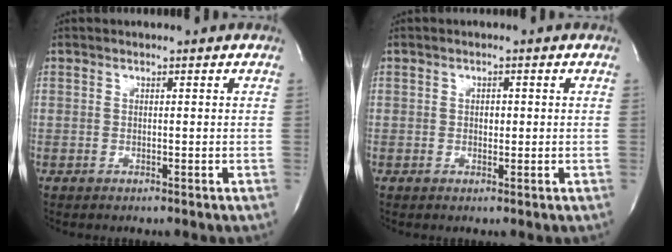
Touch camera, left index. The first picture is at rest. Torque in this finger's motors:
{"motor_torque": [0.07, -0.04, 0.00, 0.00]}